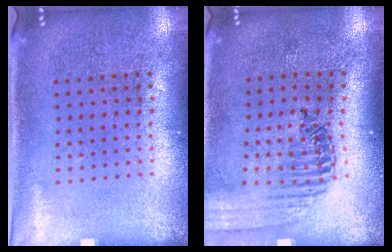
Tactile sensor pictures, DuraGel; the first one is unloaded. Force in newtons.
{"total": 1.4, "press": 1.4, "slide": 0.2}